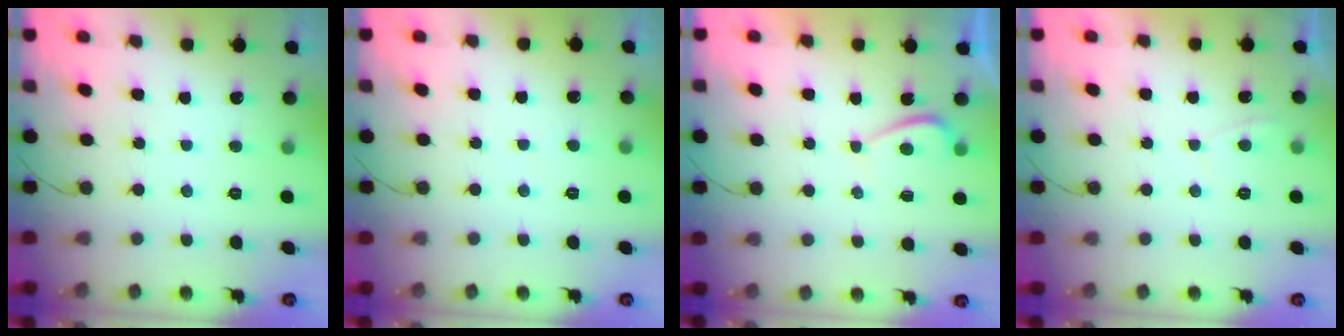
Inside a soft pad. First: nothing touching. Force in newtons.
{"total": 2.6, "press": 2.6, "slide": 0.3}
{"total": 0.7, "press": 0.5, "slide": 0.5}
{"total": 0.5, "press": 0.2, "slide": 0.5}